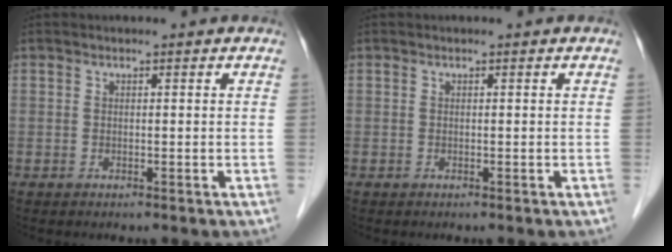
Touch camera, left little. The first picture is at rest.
{"total": 0.0}